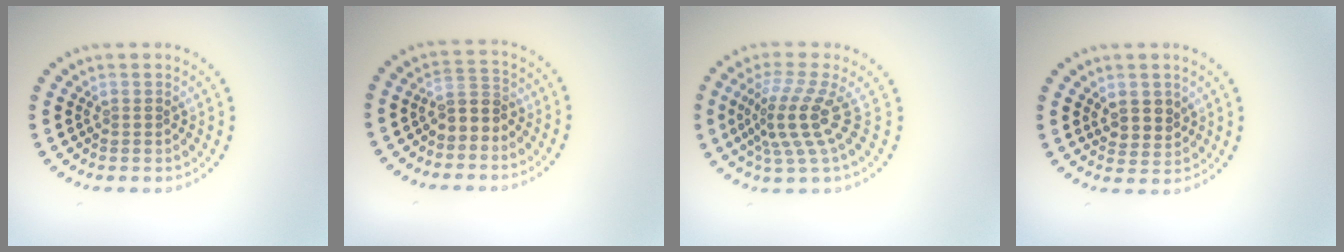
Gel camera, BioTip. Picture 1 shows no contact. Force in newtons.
{"total": 2.4, "press": 2.1, "slide": 1.2}
{"total": 4.2, "press": 2.8, "slide": 3.1}
{"total": 2.3, "press": 2.1, "slide": 0.9}